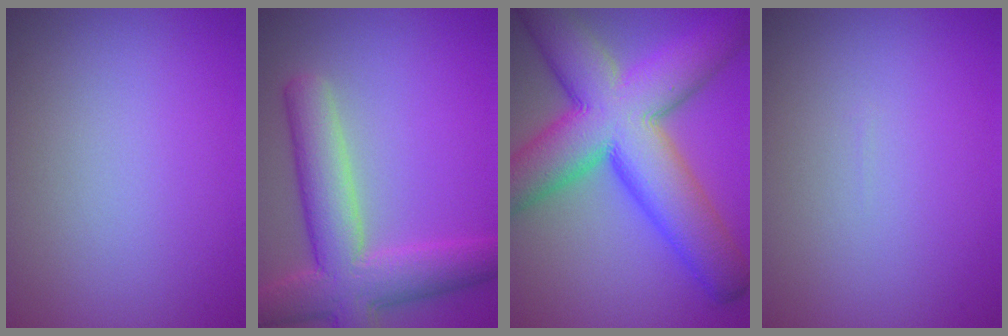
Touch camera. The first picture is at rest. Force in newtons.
{"total": 7.7, "press": 7.7, "slide": 0.4}
{"total": 14.1, "press": 14.1, "slide": 0.4}
{"total": 0.0}